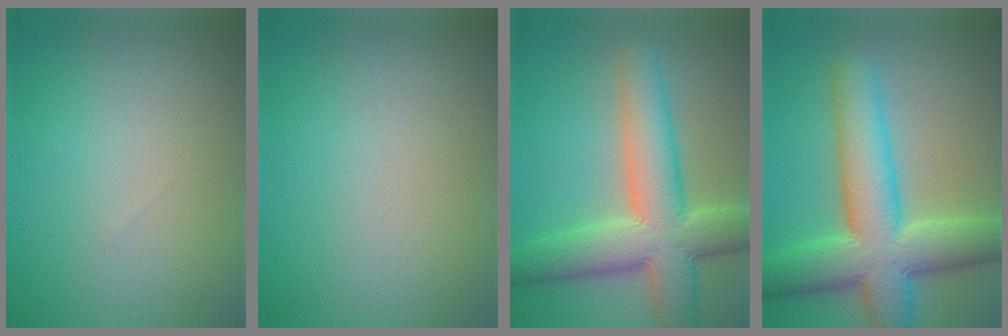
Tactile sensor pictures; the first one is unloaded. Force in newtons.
{"total": 0.0}
{"total": 9.4, "press": 9.4, "slide": 0.6}
{"total": 10.5, "press": 10.5, "slide": 0.5}